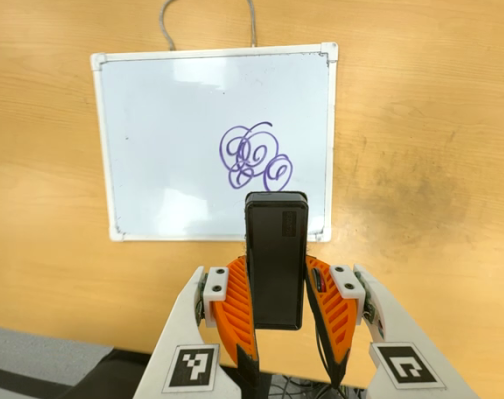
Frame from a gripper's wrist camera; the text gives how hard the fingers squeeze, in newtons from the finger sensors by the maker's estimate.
{"total": 5.3, "left": 3.9, "right": 6.7}